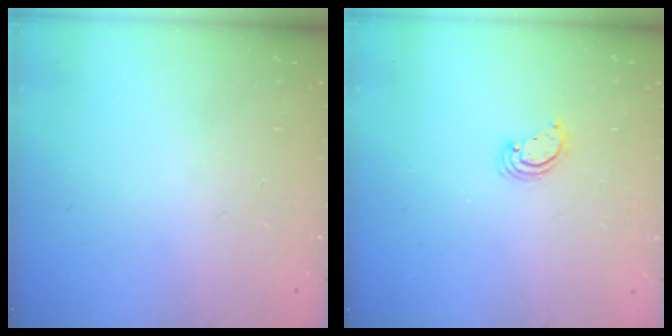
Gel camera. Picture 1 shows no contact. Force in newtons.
{"total": 2.6, "press": 2.6, "slide": 0.2}